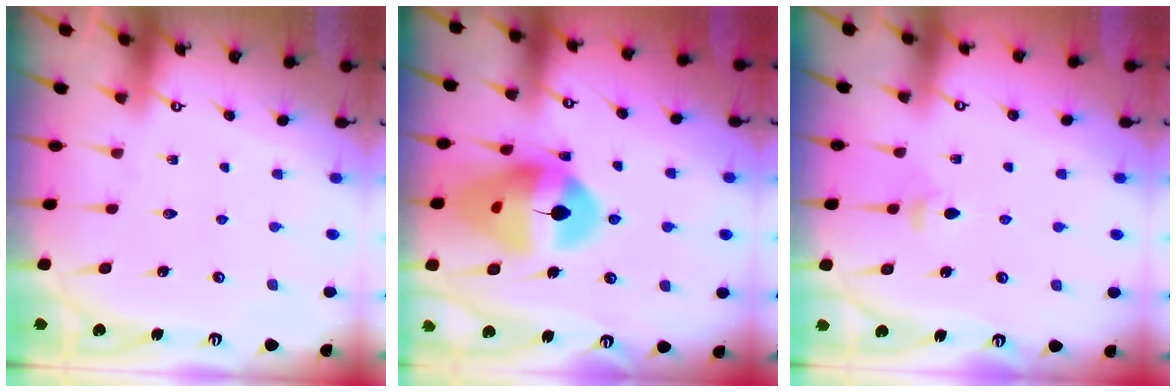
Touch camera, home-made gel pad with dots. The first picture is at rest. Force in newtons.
{"total": 15.3, "press": 15.2, "slide": 1.8}
{"total": 4.6, "press": 4.5, "slide": 0.9}